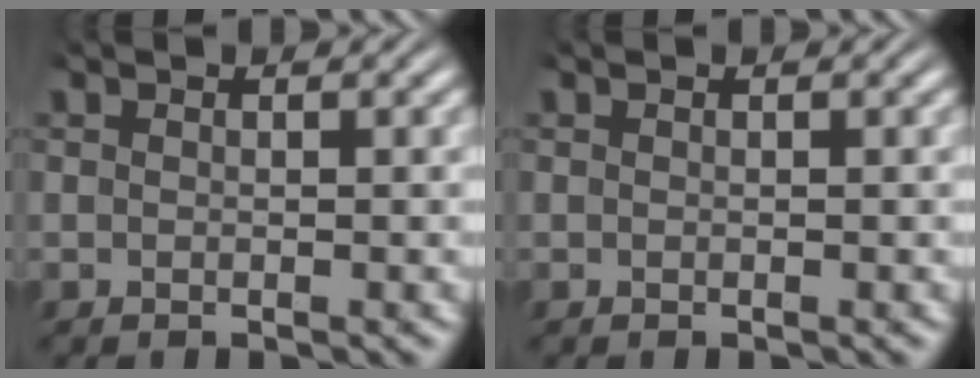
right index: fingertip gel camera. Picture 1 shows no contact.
{"total": 0.0}